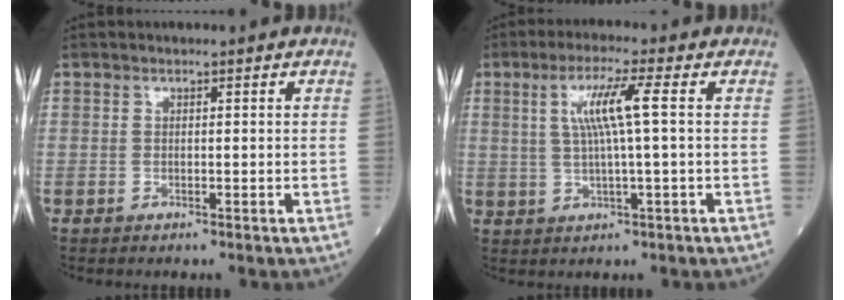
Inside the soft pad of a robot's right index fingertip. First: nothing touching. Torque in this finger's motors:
{"motor_torque": [0.32, 0.15, 0.18, 0.08]}